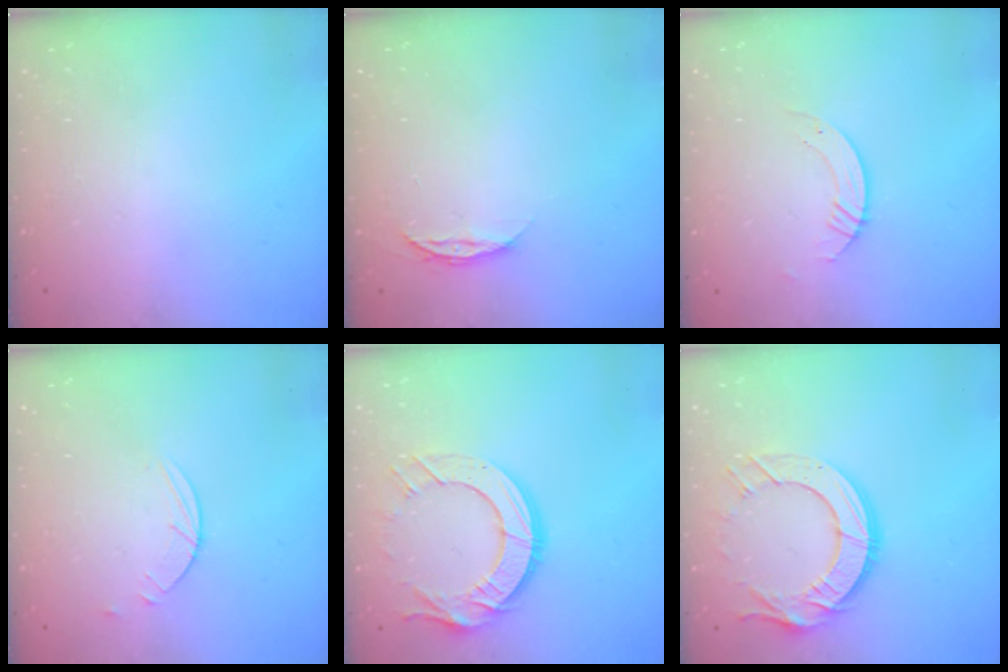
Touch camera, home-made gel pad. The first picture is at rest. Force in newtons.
{"total": 4.9, "press": 4.9, "slide": 0.6}
{"total": 3.1, "press": 3.1, "slide": 0.2}
{"total": 2.9, "press": 2.8, "slide": 0.3}
{"total": 12.8, "press": 12.7, "slide": 1.1}
{"total": 12.8, "press": 12.7, "slide": 1.1}